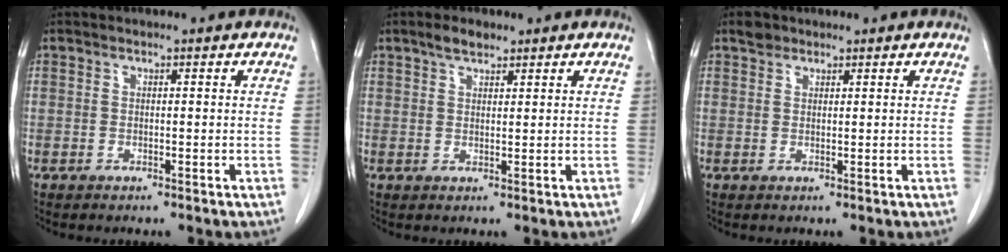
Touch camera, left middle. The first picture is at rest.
{"total": 2.7, "force": [2.1, 1.0, 1.4], "torque": [-0.033, 0.006, 0.036]}
{"total": 1.5, "force": [1.2, 0.9, 0.3], "torque": [-0.007, 0.005, 0.018]}